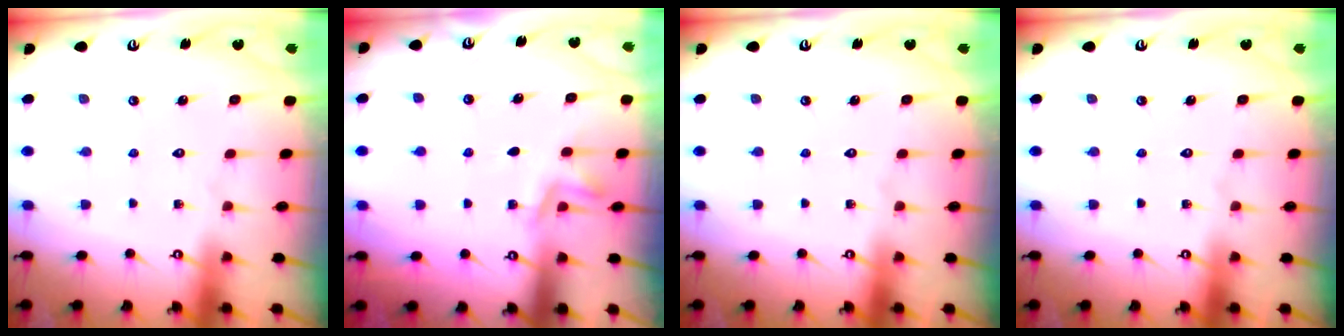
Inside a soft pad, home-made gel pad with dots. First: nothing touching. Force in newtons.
{"total": 2.9, "press": 2.3, "slide": 1.7}
{"total": 0.0}
{"total": 0.0}